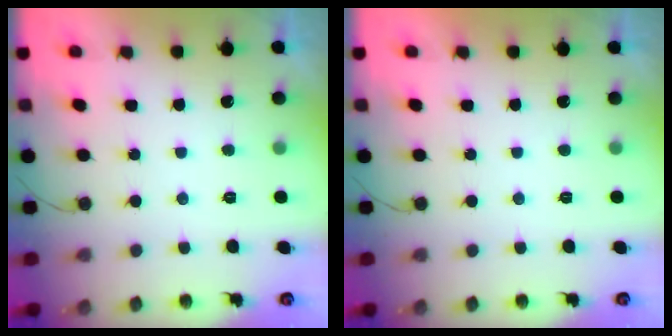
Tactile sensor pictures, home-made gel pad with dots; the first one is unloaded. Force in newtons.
{"total": 1.8, "press": 1.8, "slide": 0.1}